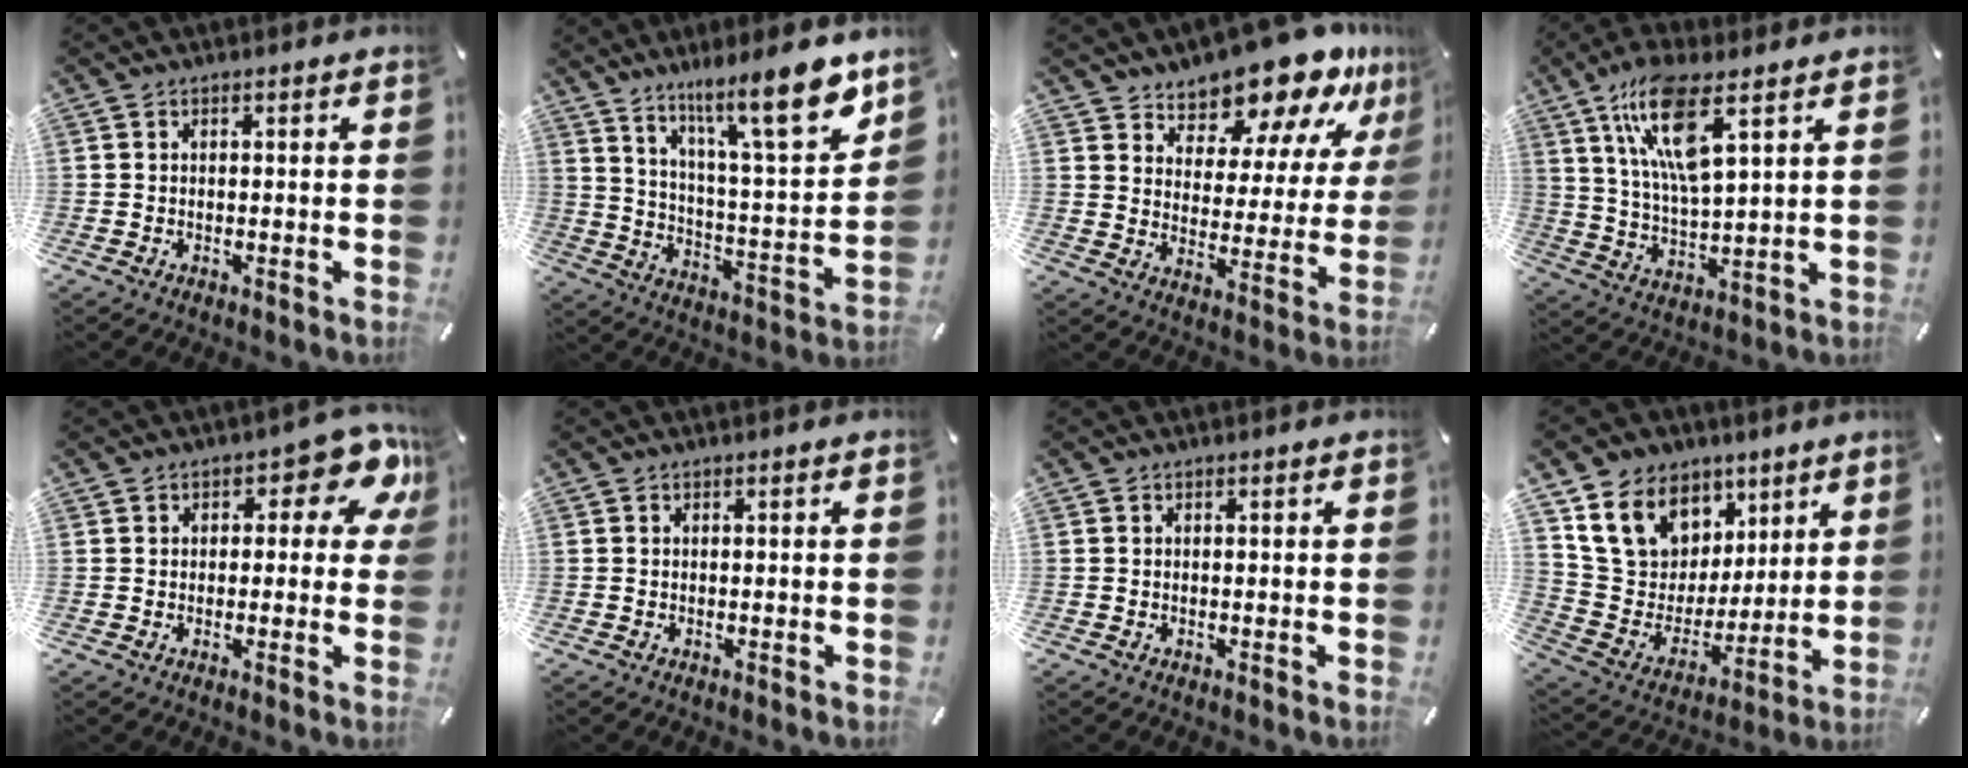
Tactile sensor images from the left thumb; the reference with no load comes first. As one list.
[{"total": 16.4, "force": [12.6, 2.8, 10.1], "torque": [-0.166, -0.086, 0.203]}, {"total": 15.0, "force": [13.3, 5.5, 4.0], "torque": [-0.064, -0.119, 0.227]}, {"total": 14.1, "force": [7.8, 4.1, 11.0], "torque": [-0.230, -0.020, 0.134]}, {"total": 9.0, "force": [4.5, 4.6, 6.2], "torque": [-0.063, -0.025, 0.071]}, {"total": 0.0}, {"total": 0.0}, {"total": 16.1, "force": [8.4, 12.6, 5.4], "torque": [-0.111, -0.040, 0.169]}]